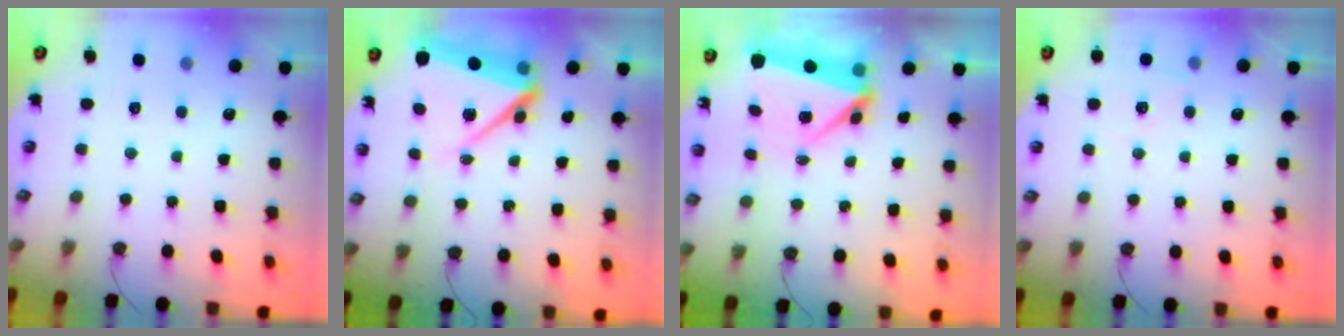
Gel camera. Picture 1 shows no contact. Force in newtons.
{"total": 12.5, "press": 12.4, "slide": 1.5}
{"total": 6.7, "press": 6.6, "slide": 1.1}
{"total": 5.9, "press": 5.9, "slide": 0.3}